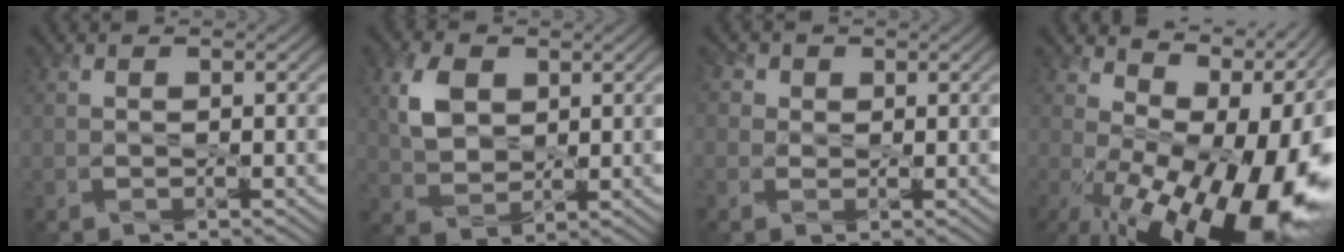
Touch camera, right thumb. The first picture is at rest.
{"total": 5.7, "force": [1.9, 3.7, 3.8], "torque": [-0.090, 0.008, 0.038]}
{"total": 3.2, "force": [1.4, 2.7, 0.9], "torque": [-0.030, 0.001, 0.012]}
{"total": 17.2, "force": [-0.6, 8.5, 14.9], "torque": [-0.180, -0.015, 0.024]}